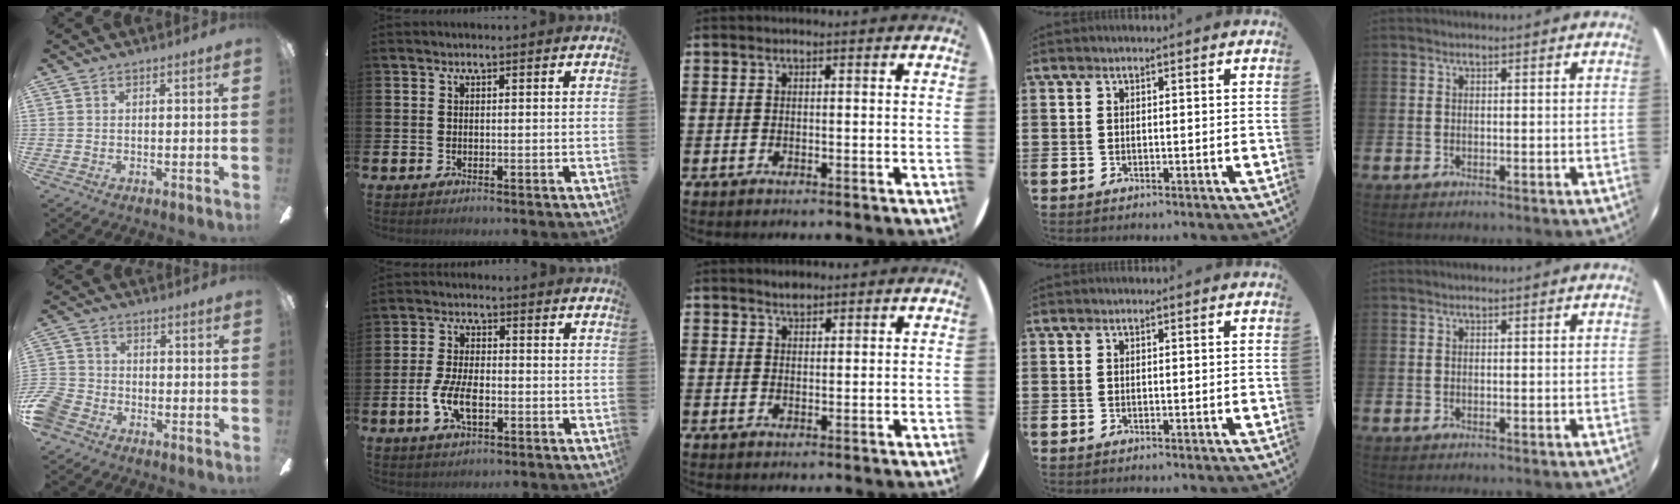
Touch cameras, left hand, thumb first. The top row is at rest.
{"thumb": {"total": 7.1, "force": [-4.3, 4.8, 3.0], "torque": [-0.079, 0.023, -0.085]}, "index": {"total": 5.6, "force": [-1.6, 2.5, 4.7], "torque": [-0.092, 0.002, -0.029]}, "middle": {"total": 1.5, "force": [1.4, 0.3, 0.1], "torque": [-0.002, 0.002, 0.027]}}